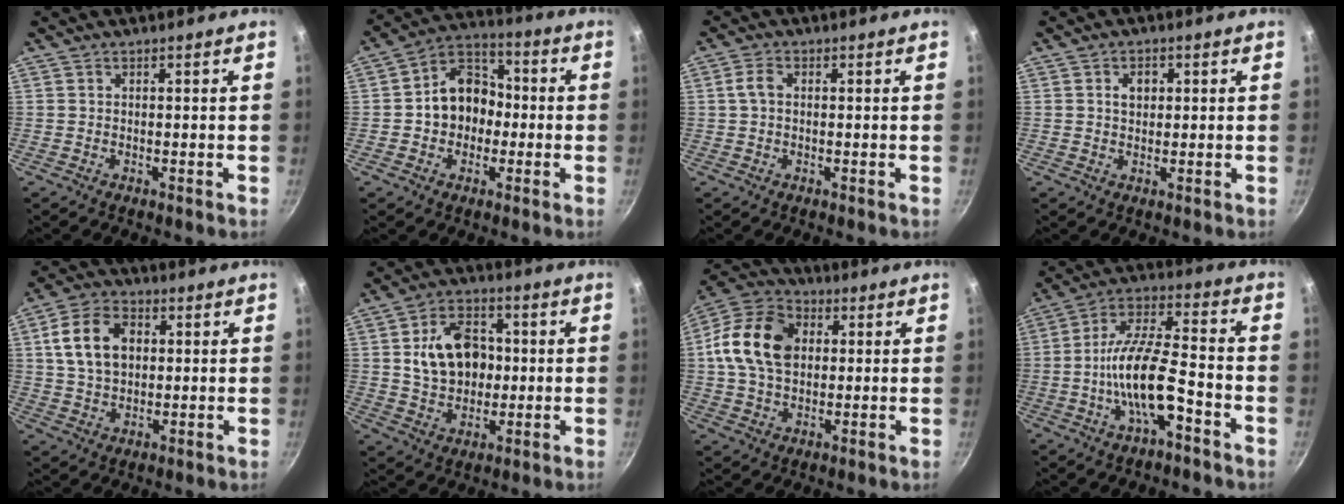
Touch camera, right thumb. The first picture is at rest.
{"total": 11.3, "force": [-0.9, 9.1, 6.6], "torque": [-0.054, 0.033, -0.029]}
{"total": 2.7, "force": [0.3, 1.8, 2.0], "torque": [-0.041, 0.010, 0.004]}
{"total": 3.0, "force": [0.7, 2.3, 1.9], "torque": [-0.015, 0.002, 0.011]}
{"total": 12.0, "force": [2.5, 8.4, 8.2], "torque": [-0.134, 0.010, 0.039]}
{"total": 13.3, "force": [1.3, 9.8, 8.9], "torque": [-0.117, 0.009, 0.022]}
{"total": 15.7, "force": [2.3, 11.3, 10.7], "torque": [-0.179, 0.019, 0.026]}
{"total": 14.1, "force": [-5.3, 4.9, 12.1], "torque": [-0.216, 0.041, -0.104]}